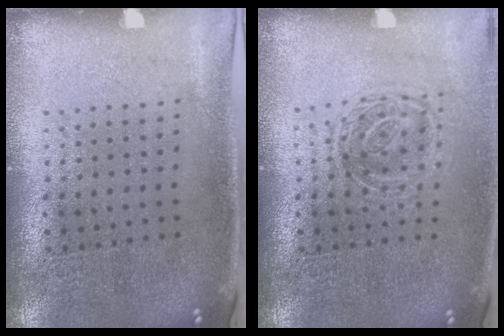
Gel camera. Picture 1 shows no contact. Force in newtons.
{"total": 1.3, "press": 1.0, "slide": 0.8}